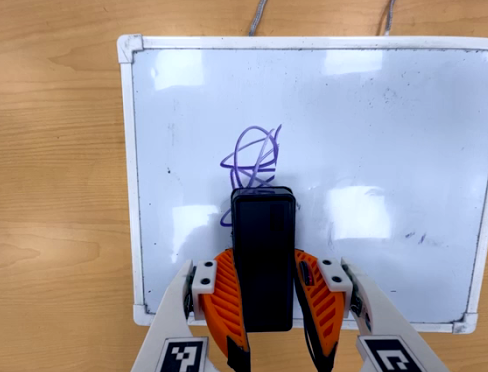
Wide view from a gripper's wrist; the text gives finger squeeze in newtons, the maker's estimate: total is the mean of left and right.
{"total": 7.9, "left": 6.3, "right": 9.4}